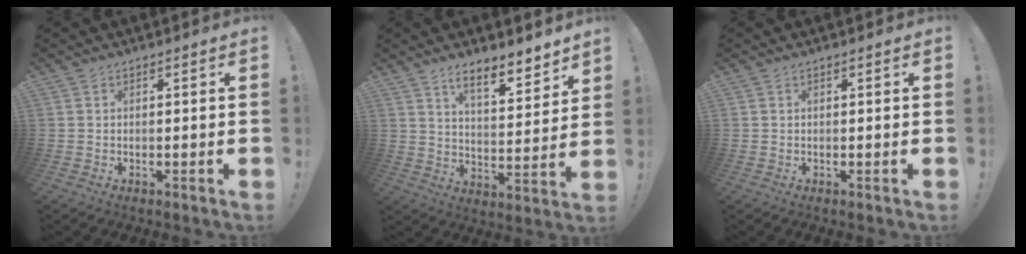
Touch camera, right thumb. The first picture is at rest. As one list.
[{"total": 9.5, "force": [7.7, 2.1, 5.2], "torque": [-0.078, -0.058, 0.136]}, {"total": 0.0}]